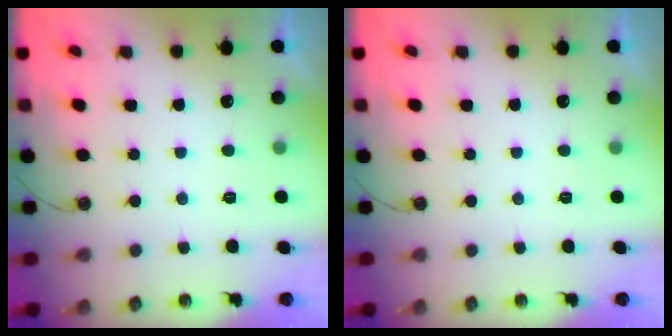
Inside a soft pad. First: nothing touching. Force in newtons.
{"total": 0.0}